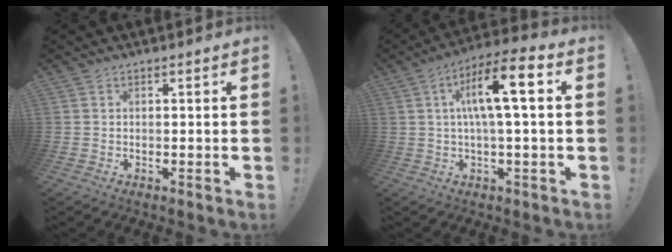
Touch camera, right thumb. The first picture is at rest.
{"total": 12.3, "force": [2.0, 2.4, 11.9], "torque": [-0.209, 0.009, 0.026]}